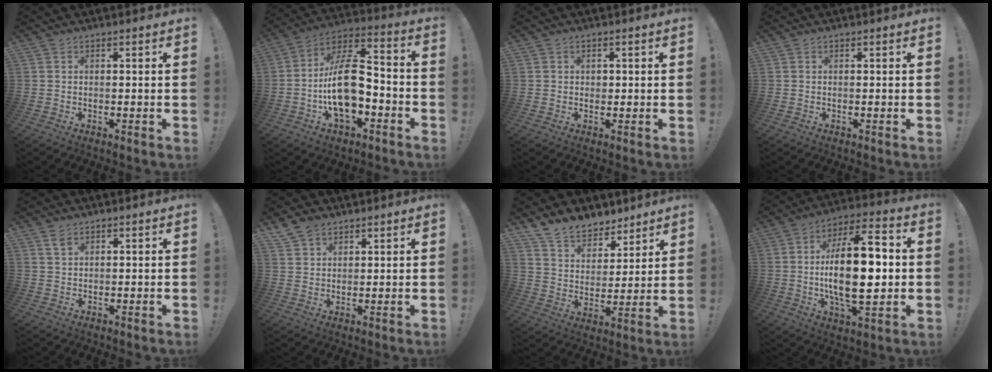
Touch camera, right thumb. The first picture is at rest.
{"total": 18.4, "force": [-4.4, 10.3, 14.5], "torque": [-0.259, 0.029, -0.071]}
{"total": 1.0, "force": [0.1, 1.0, 0.1], "torque": [-0.002, 0.001, 0.002]}
{"total": 0.0}
{"total": 2.3, "force": [1.5, 1.3, 1.1], "torque": [-0.017, -0.004, 0.027]}
{"total": 5.0, "force": [4.0, 2.7, 1.3], "torque": [-0.025, -0.021, 0.078]}
{"total": 11.7, "force": [9.8, 5.9, 2.7], "torque": [-0.061, -0.074, 0.192]}
{"total": 21.0, "force": [-0.7, 8.9, 19.1], "torque": [-0.326, 0.001, -0.017]}